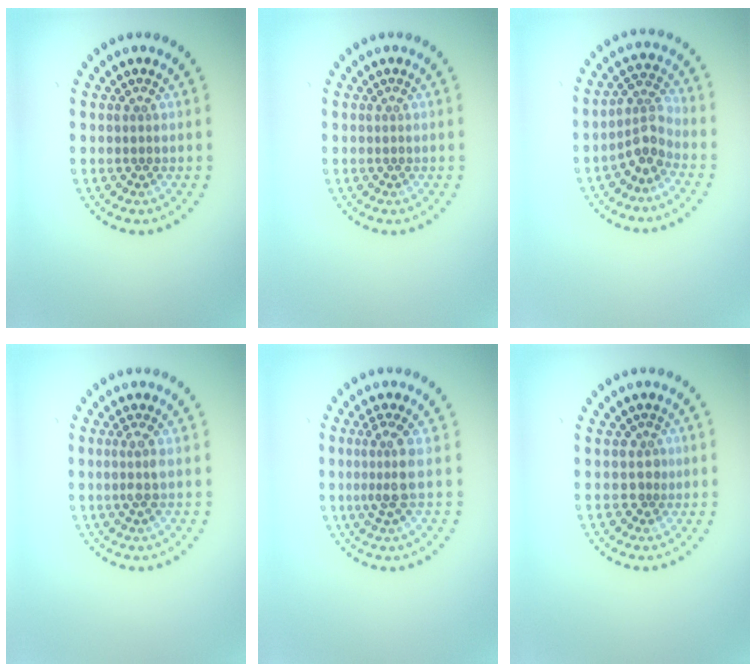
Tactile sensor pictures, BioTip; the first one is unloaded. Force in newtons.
{"total": 0.0}
{"total": 2.8, "press": 2.2, "slide": 1.7}
{"total": 1.4, "press": 1.1, "slide": 0.8}
{"total": 2.6, "press": 2.0, "slide": 1.7}
{"total": 1.4, "press": 1.1, "slide": 0.8}